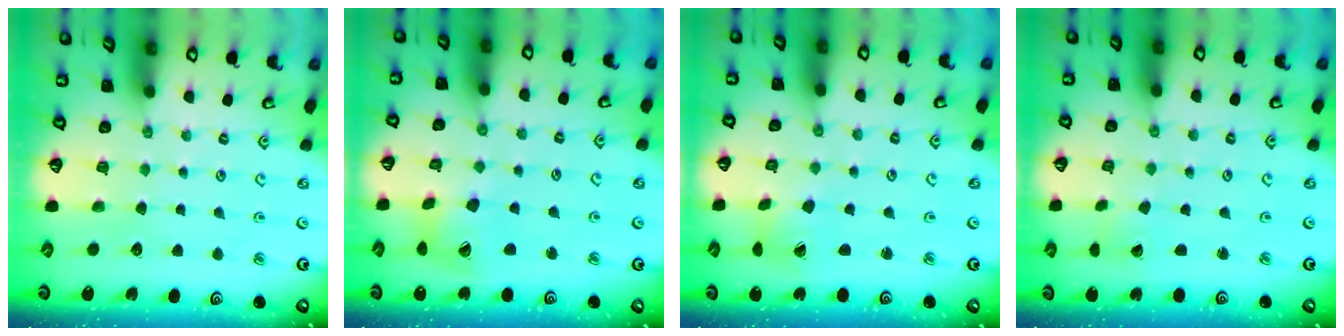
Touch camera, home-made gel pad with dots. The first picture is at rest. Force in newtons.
{"total": 12.0, "press": 11.9, "slide": 1.4}
{"total": 3.0, "press": 2.9, "slide": 0.5}
{"total": 2.1, "press": 2.1, "slide": 0.2}